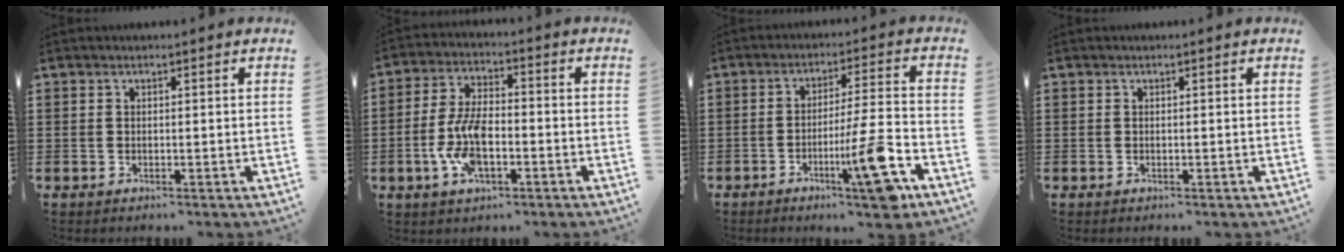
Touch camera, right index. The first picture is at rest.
{"total": 8.8, "force": [-2.4, 4.1, 7.4], "torque": [-0.173, -0.002, -0.052]}
{"total": 11.5, "force": [-5.4, 0.3, 10.2], "torque": [-0.175, -0.004, -0.093]}
{"total": 0.0}